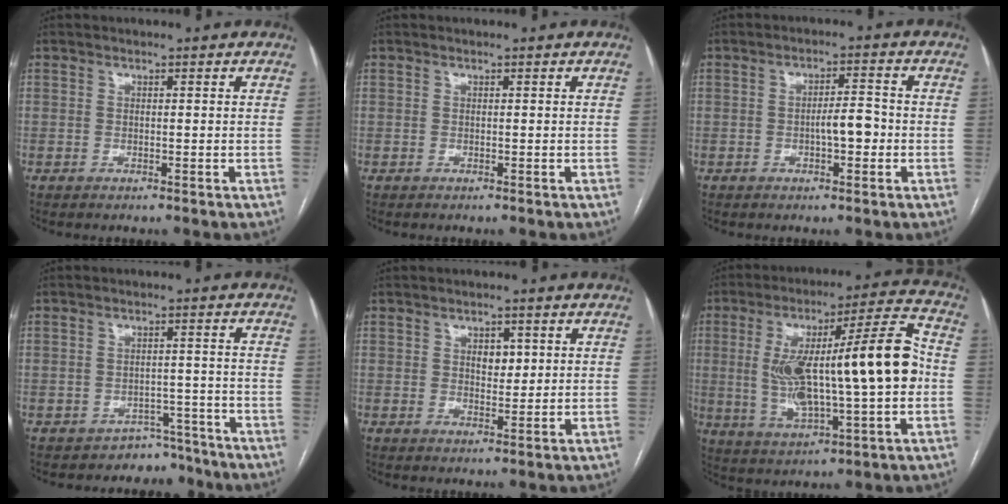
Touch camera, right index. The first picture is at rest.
{"total": 0.0}
{"total": 4.2, "force": [-1.0, 1.2, 3.9], "torque": [-0.062, 0.007, -0.014]}
{"total": 5.2, "force": [-4.2, 2.7, -1.1], "torque": [0.029, 0.041, -0.061]}
{"total": 3.0, "force": [0.9, 1.8, 2.2], "torque": [-0.030, 0.000, 0.015]}
{"total": 20.7, "force": [0.1, 3.3, 20.4], "torque": [-0.358, 0.030, 0.005]}